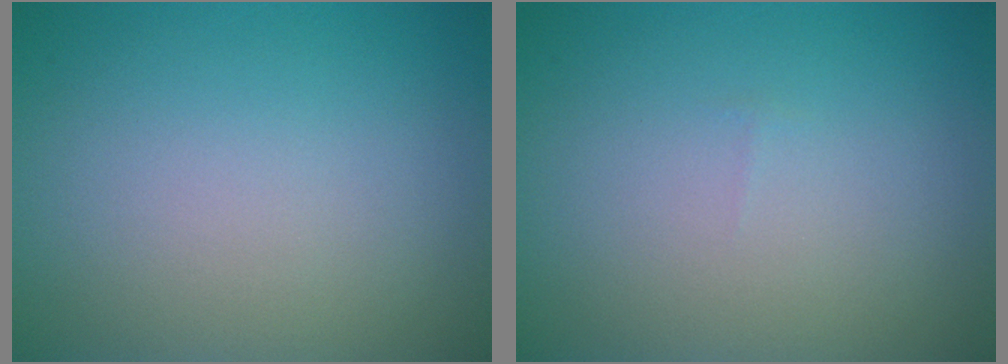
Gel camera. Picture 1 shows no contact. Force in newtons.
{"total": 0.0}